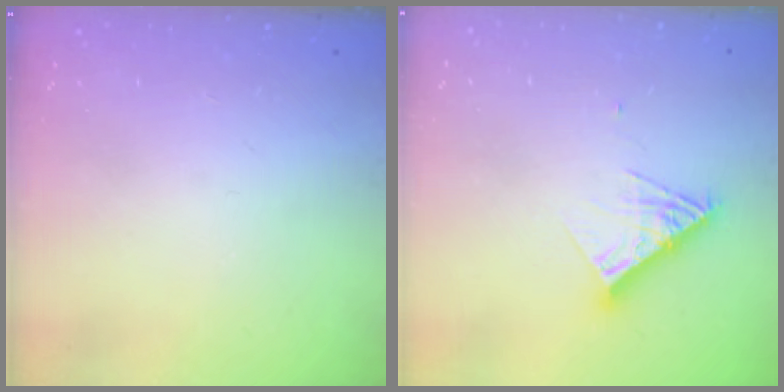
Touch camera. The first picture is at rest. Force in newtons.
{"total": 9.3, "press": 9.2, "slide": 0.8}